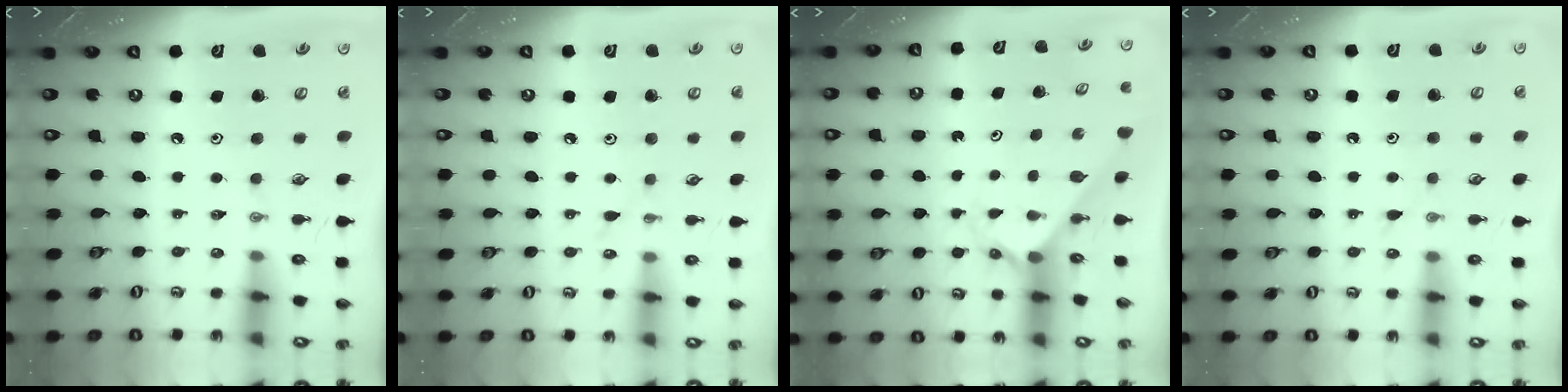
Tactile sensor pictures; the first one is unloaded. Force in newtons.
{"total": 2.7, "press": 2.7, "slide": 0.5}
{"total": 1.9, "press": 1.9, "slide": 0.1}
{"total": 3.1, "press": 3.1, "slide": 0.4}